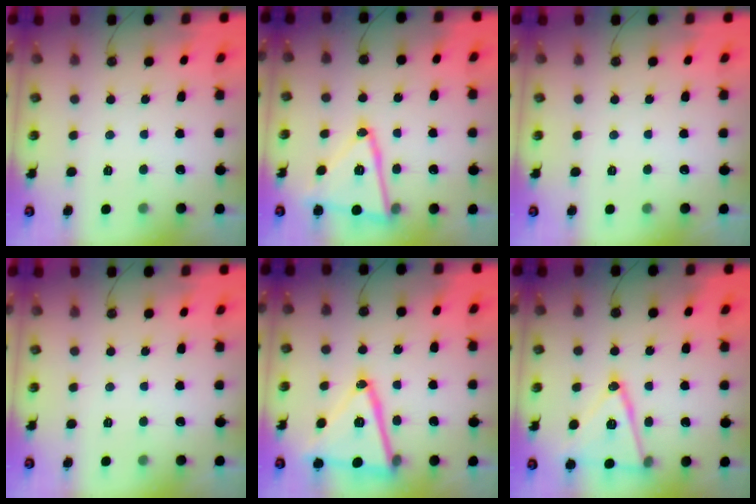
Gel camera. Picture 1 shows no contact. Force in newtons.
{"total": 17.3, "press": 17.2, "slide": 1.0}
{"total": 0.0}
{"total": 0.0}
{"total": 21.3, "press": 21.1, "slide": 3.3}
{"total": 17.5, "press": 17.2, "slide": 3.4}